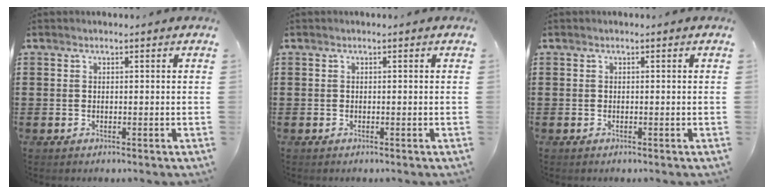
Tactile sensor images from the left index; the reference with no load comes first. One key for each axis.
{"total": 0.0}
{"total": 0.0}